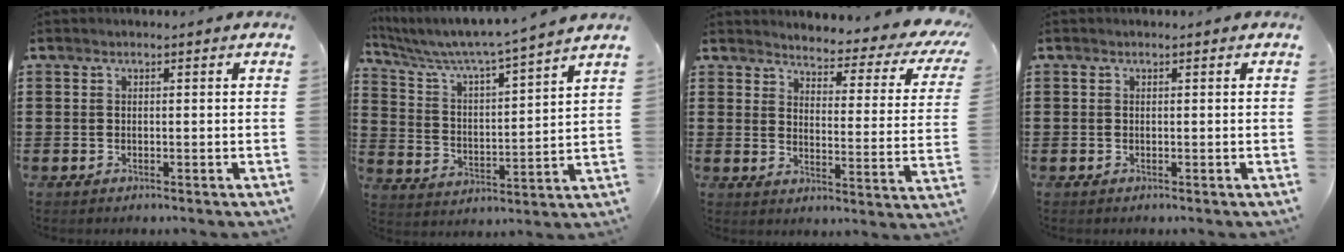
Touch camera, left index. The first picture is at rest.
{"total": 5.4, "force": [4.9, -0.5, 2.2], "torque": [-0.068, -0.042, 0.074]}
{"total": 3.4, "force": [3.1, 0.4, 1.3], "torque": [-0.031, -0.035, 0.042]}
{"total": 0.0}